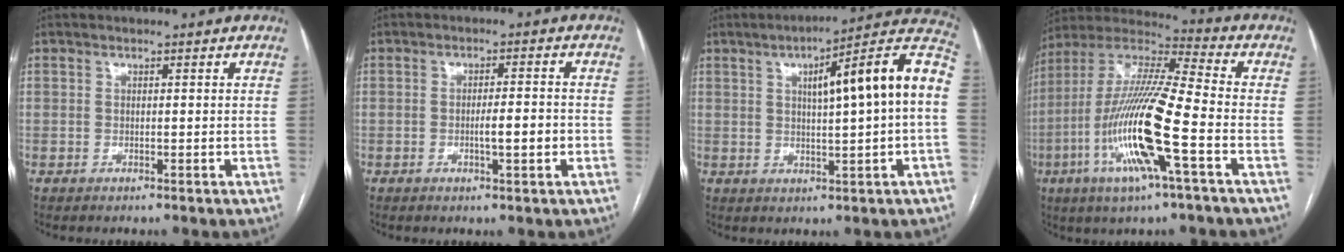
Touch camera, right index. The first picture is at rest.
{"total": 3.8, "force": [-1.0, 0.5, 3.6], "torque": [-0.061, 0.001, -0.010]}
{"total": 15.8, "force": [2.2, 0.8, 15.7], "torque": [-0.218, 0.033, 0.027]}
{"total": 18.5, "force": [-5.8, 1.3, 17.5], "torque": [-0.366, -0.010, -0.112]}